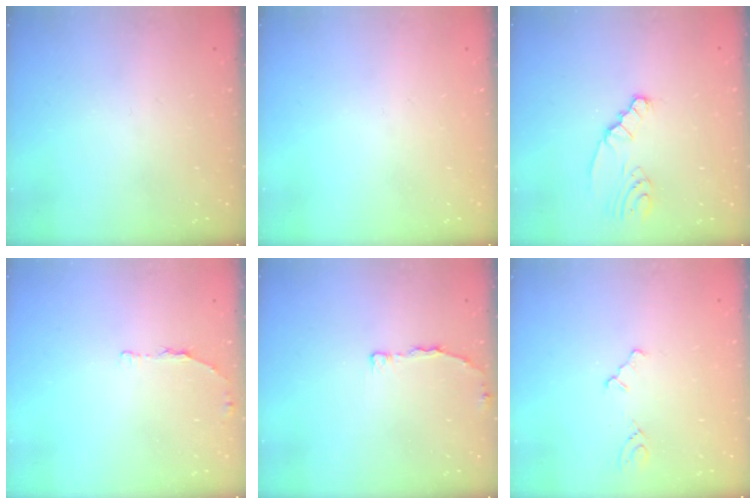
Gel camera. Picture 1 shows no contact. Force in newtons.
{"total": 0.0}
{"total": 2.2, "press": 2.2, "slide": 0.1}
{"total": 4.7, "press": 2.9, "slide": 3.7}
{"total": 3.6, "press": 3.6, "slide": 0.3}
{"total": 1.5, "press": 1.5, "slide": 0.3}